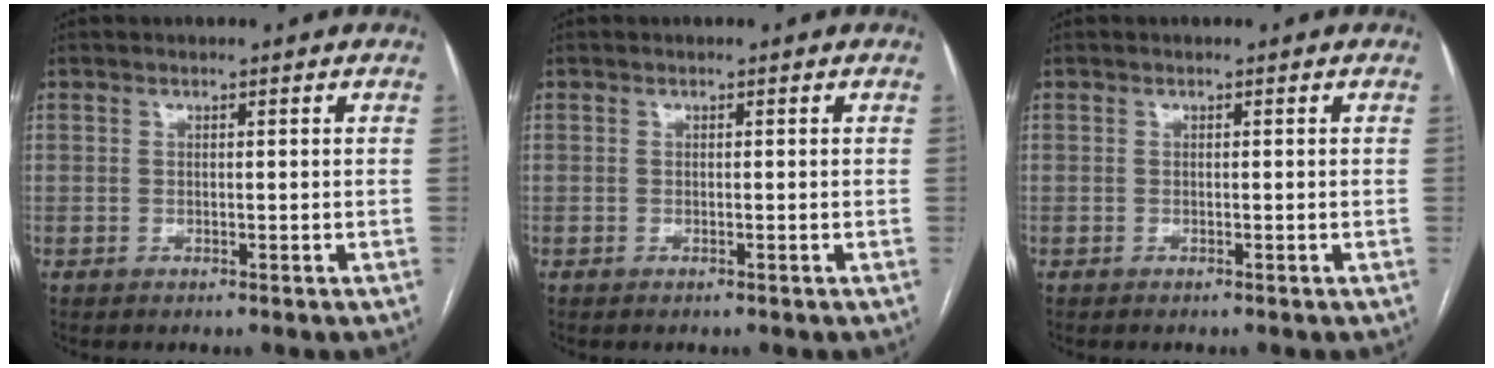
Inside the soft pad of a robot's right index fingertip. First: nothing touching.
{"total": 0.0}
{"total": 0.0}